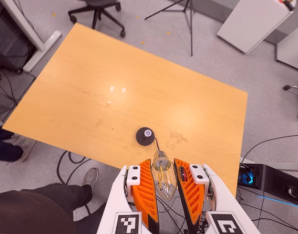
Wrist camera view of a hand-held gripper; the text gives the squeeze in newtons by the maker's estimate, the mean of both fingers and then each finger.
{"total": 15.7, "left": 17.5, "right": 14.0}